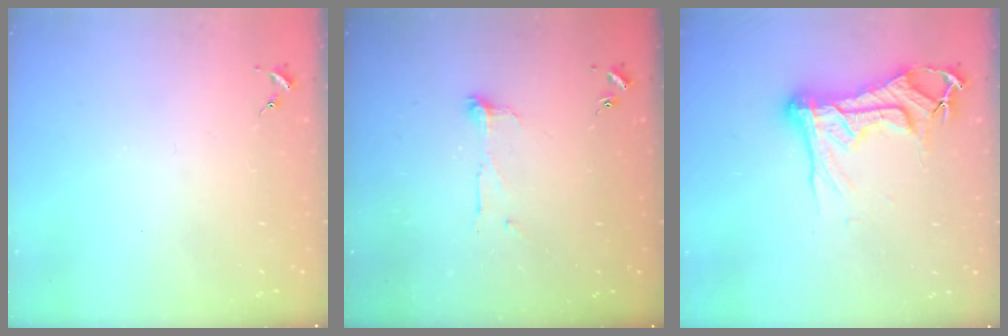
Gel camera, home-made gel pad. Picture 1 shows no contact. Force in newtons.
{"total": 7.3, "press": 7.2, "slide": 0.6}
{"total": 16.5, "press": 16.5, "slide": 1.8}